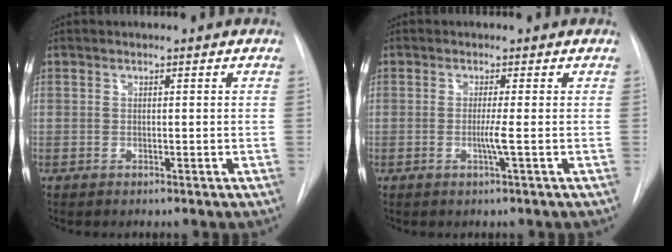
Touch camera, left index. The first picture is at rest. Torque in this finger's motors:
{"motor_torque": [0.32, -0.16, 0.02, 0.05]}